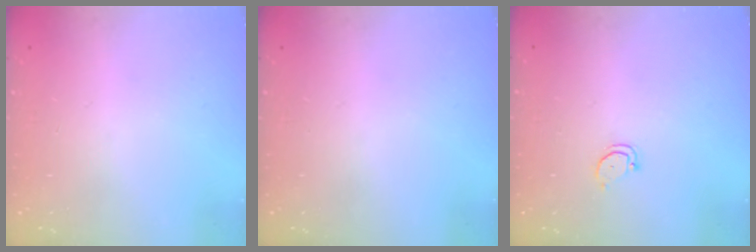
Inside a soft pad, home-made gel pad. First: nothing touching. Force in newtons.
{"total": 0.0}
{"total": 2.5, "press": 2.5, "slide": 0.3}